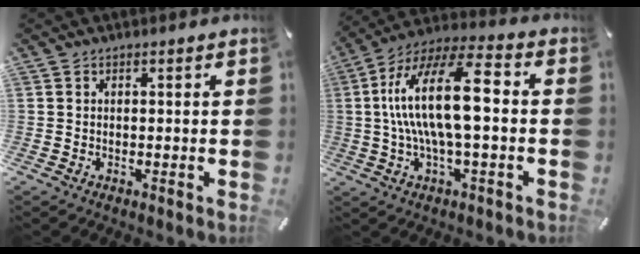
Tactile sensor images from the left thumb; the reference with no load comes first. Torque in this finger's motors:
{"motor_torque": [2.47, 2.54, 2.52, -0.22, 0.82]}